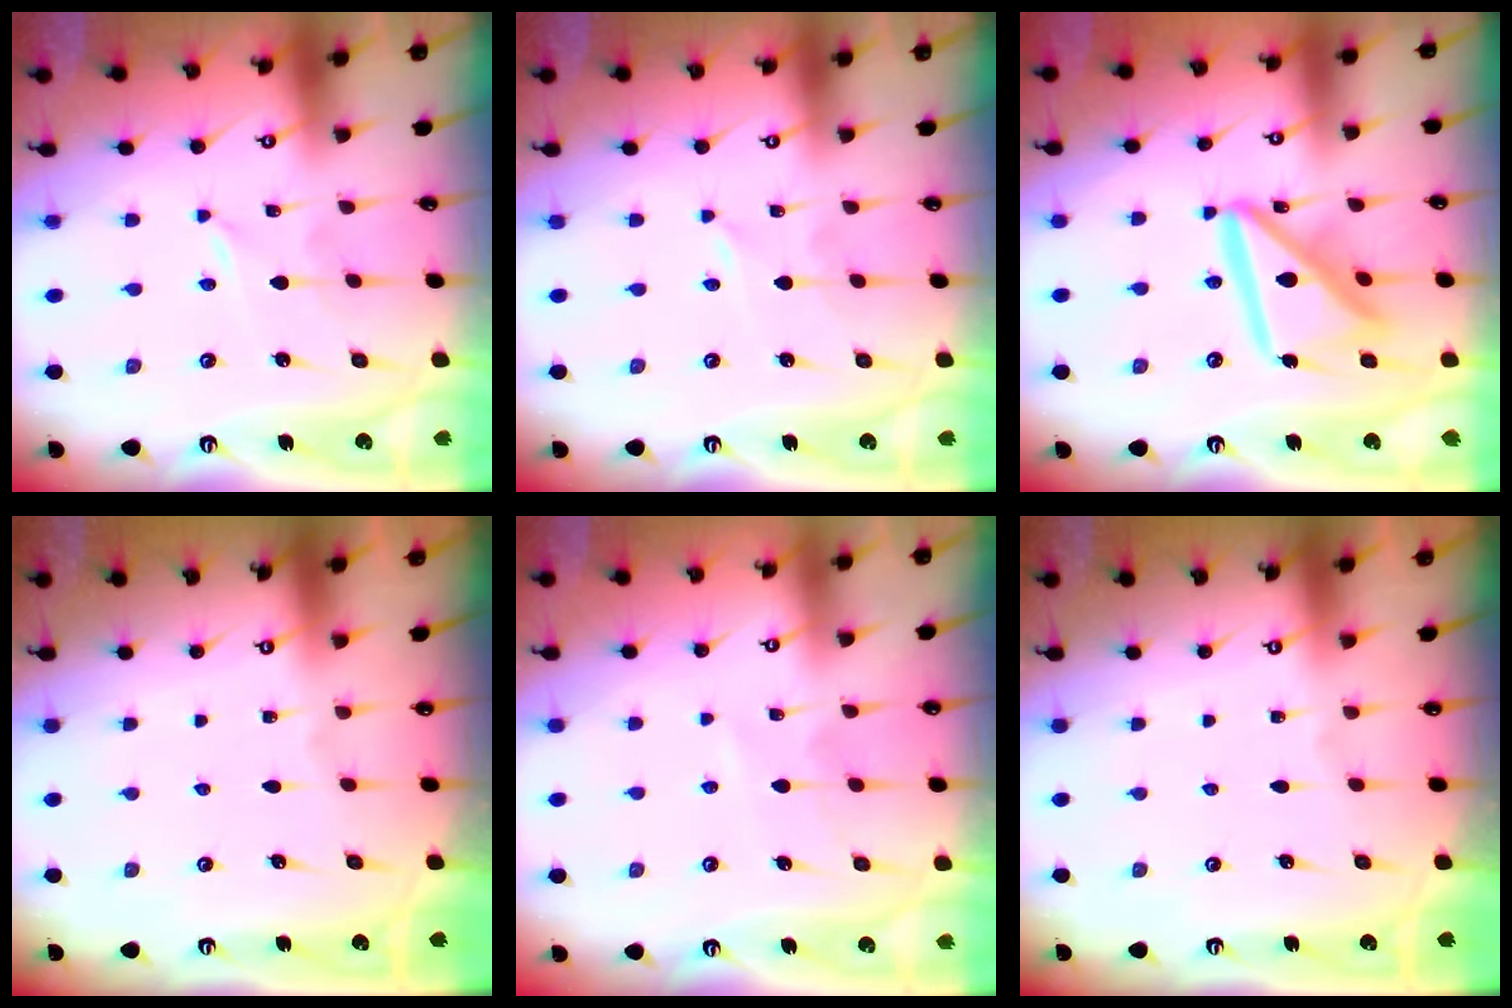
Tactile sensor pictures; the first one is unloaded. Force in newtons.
{"total": 0.0}
{"total": 16.0, "press": 15.9, "slide": 1.7}
{"total": 0.0}
{"total": 3.5, "press": 3.4, "slide": 0.4}
{"total": 0.0}